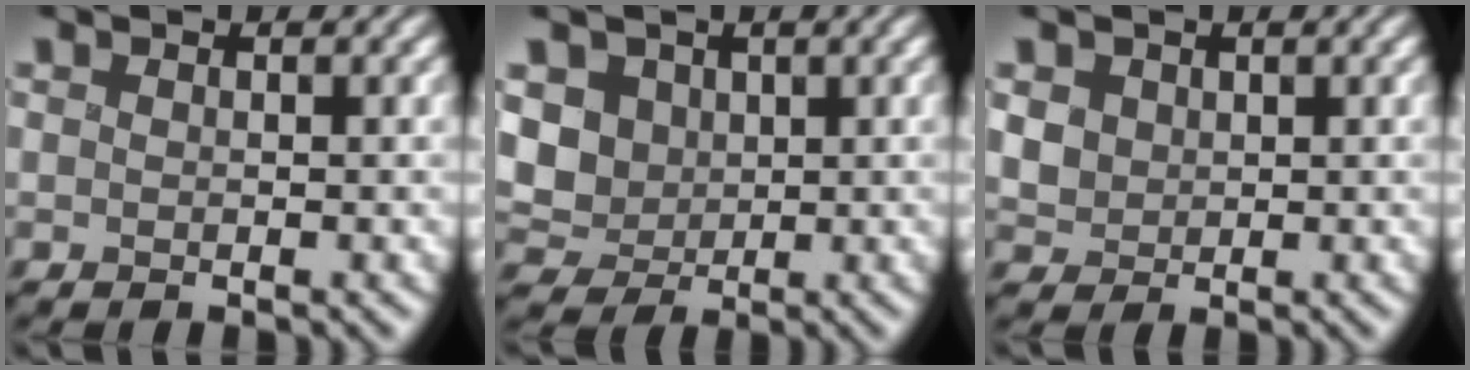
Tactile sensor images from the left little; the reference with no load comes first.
{"total": 4.9, "force": [0.4, 4.3, 2.3], "torque": [-0.062, 0.004, -0.001]}
{"total": 2.1, "force": [0.4, 1.8, 0.8], "torque": [-0.027, -0.005, 0.010]}